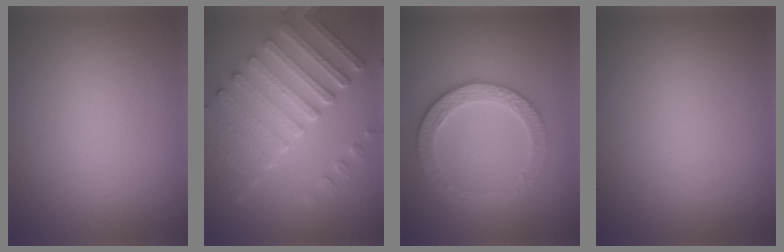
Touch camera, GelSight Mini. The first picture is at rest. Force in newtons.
{"total": 7.4, "press": 5.6, "slide": 4.9}
{"total": 3.3, "press": 3.1, "slide": 1.2}
{"total": 0.0}